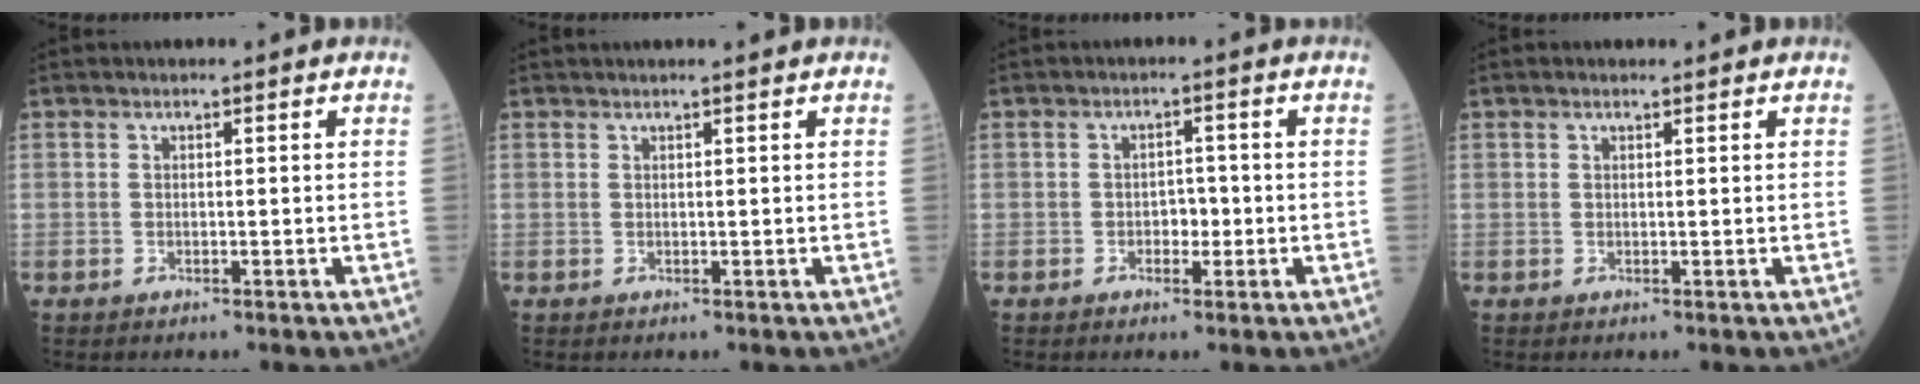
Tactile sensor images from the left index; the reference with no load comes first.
{"total": 2.3, "force": [2.0, -0.2, 1.0], "torque": [-0.008, 0.009, 0.025]}
{"total": 2.2, "force": [-0.8, 1.3, 1.6], "torque": [-0.016, 0.003, -0.013]}
{"total": 1.2, "force": [0.9, 0.3, 0.6], "torque": [-0.016, 0.009, 0.015]}